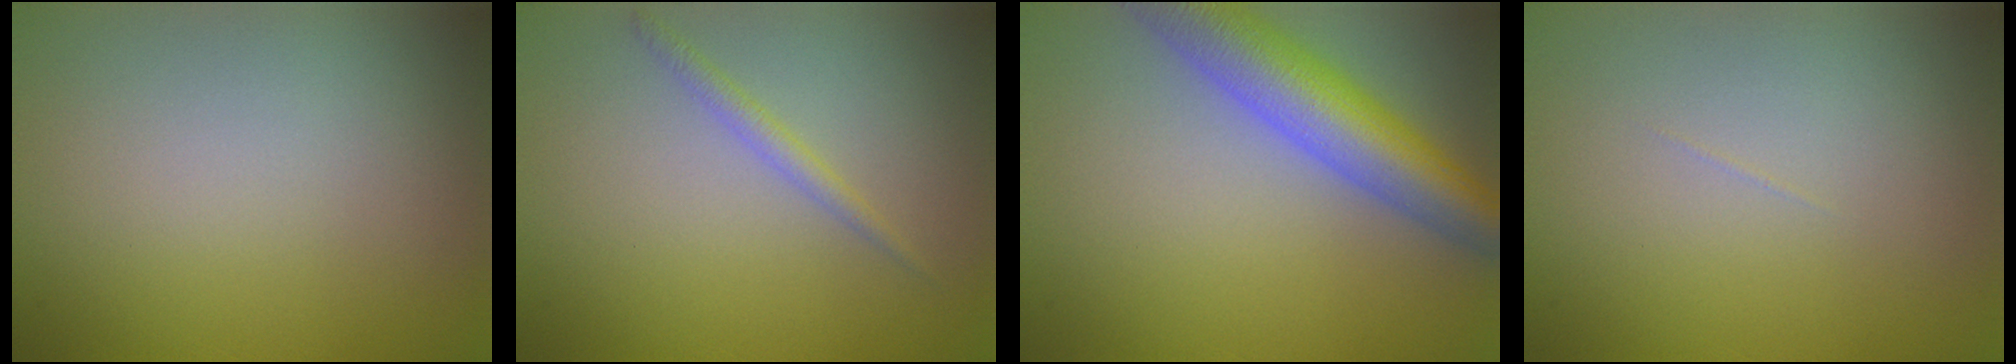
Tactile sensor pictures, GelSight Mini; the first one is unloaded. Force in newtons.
{"total": 1.2, "press": 1.2, "slide": 0.0}
{"total": 7.4, "press": 7.4, "slide": 0.5}
{"total": 0.0}